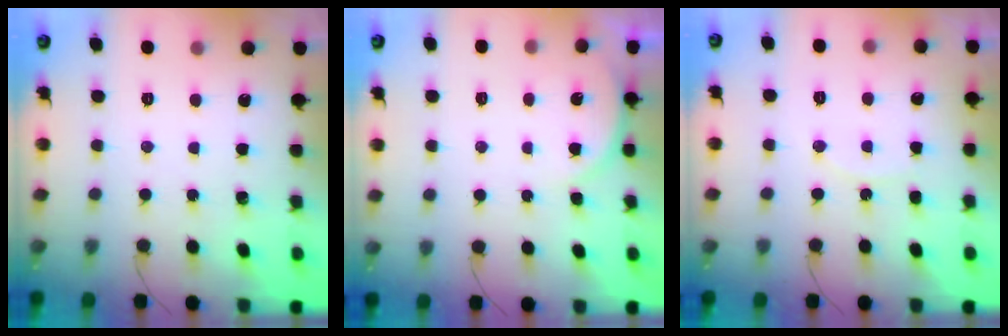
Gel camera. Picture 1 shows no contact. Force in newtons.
{"total": 3.8, "press": 3.2, "slide": 2.2}
{"total": 6.8, "press": 6.8, "slide": 0.2}